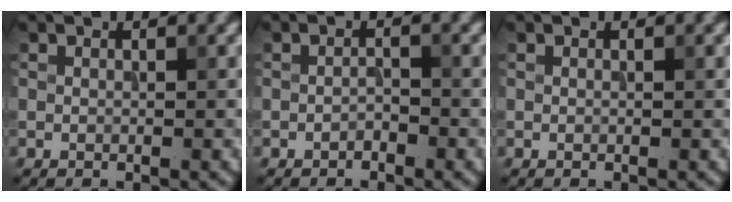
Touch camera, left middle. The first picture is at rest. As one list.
[{"total": 0.9, "force": [-0.7, 0.4, 0.5], "torque": [-0.008, 0.002, -0.013]}, {"total": 0.0}]